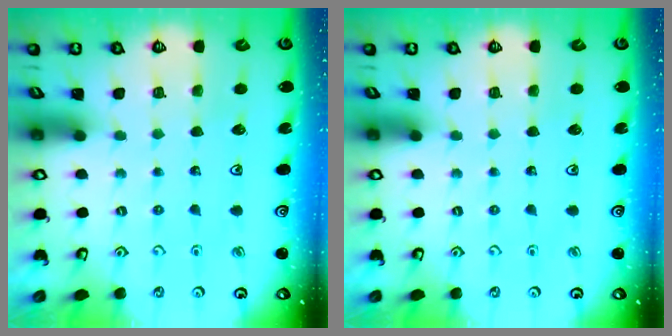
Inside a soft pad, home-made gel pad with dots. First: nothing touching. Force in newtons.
{"total": 0.0}